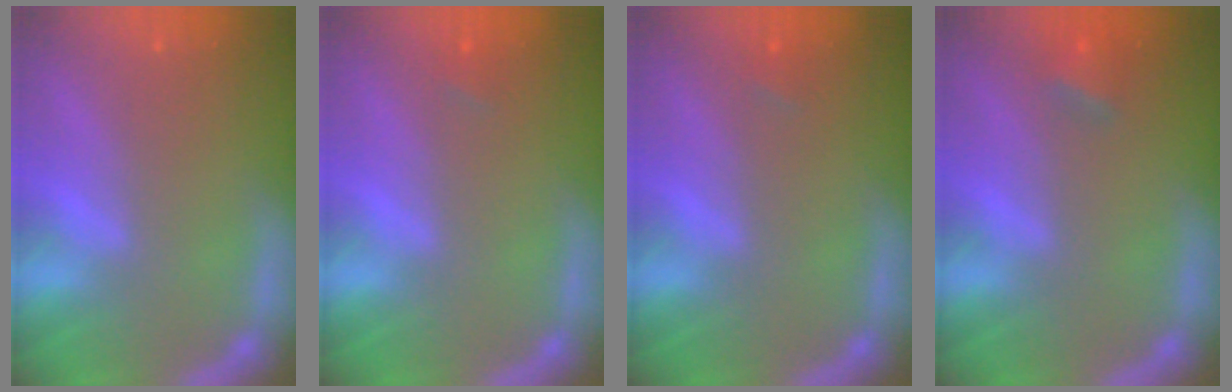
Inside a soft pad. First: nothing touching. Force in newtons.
{"total": 0.9}
{"total": 0.9}
{"total": 2.4}